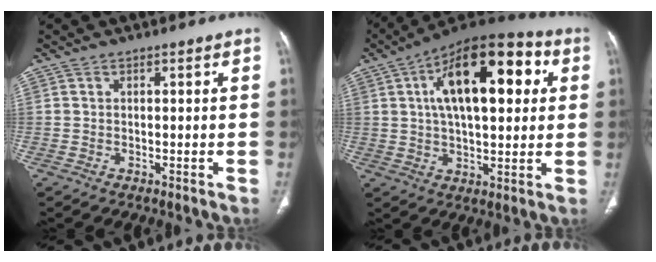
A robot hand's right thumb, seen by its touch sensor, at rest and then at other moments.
{"total": 21.0, "force": [5.4, 9.8, 17.8], "torque": [-0.245, 0.014, 0.074]}